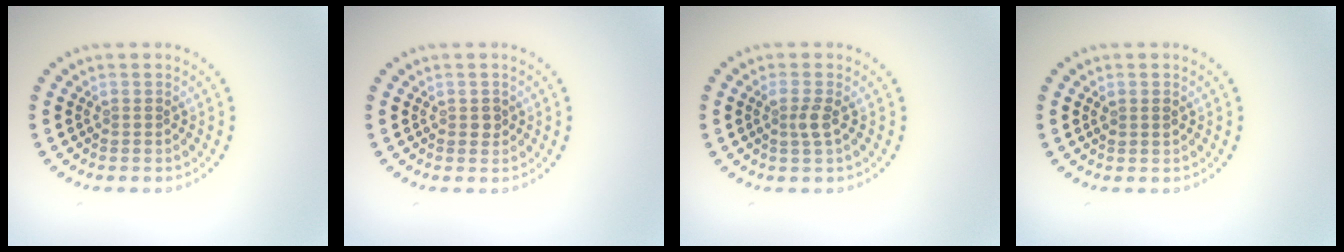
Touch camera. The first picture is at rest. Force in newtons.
{"total": 0.8, "press": 0.8, "slide": 0.2}
{"total": 1.5, "press": 1.2, "slide": 1.0}
{"total": 0.9, "press": 0.8, "slide": 0.3}